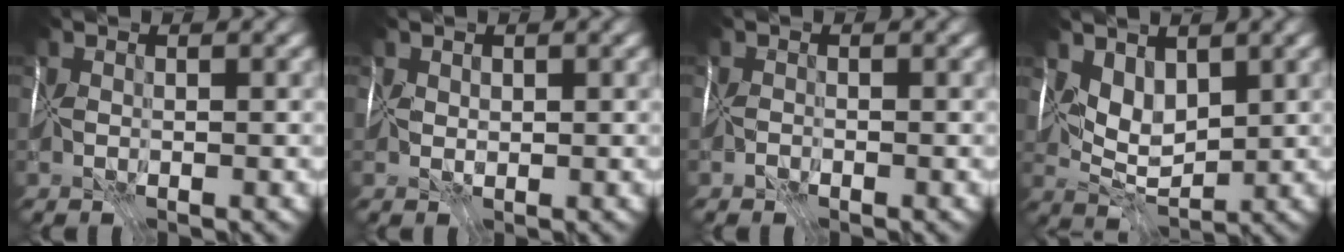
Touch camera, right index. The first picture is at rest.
{"total": 1.0, "force": [0.9, 0.5, 0.1], "torque": [0.005, 0.010, 0.021]}
{"total": 1.6, "force": [-1.6, 0.4, 0.0], "torque": [0.011, -0.003, -0.030]}
{"total": 1.9, "force": [1.8, 0.2, 0.5], "torque": [-0.005, -0.011, 0.033]}